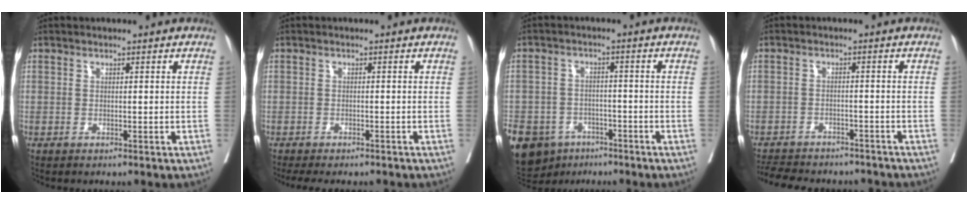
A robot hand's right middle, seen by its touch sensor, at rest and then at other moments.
{"total": 6.8, "force": [-5.8, 2.2, 2.7], "torque": [-0.026, -0.005, -0.080]}
{"total": 17.5, "force": [-10.5, 12.2, 6.8], "torque": [-0.204, -0.007, -0.150]}
{"total": 13.3, "force": [-11.8, 4.4, 4.3], "torque": [-0.092, 0.002, -0.154]}